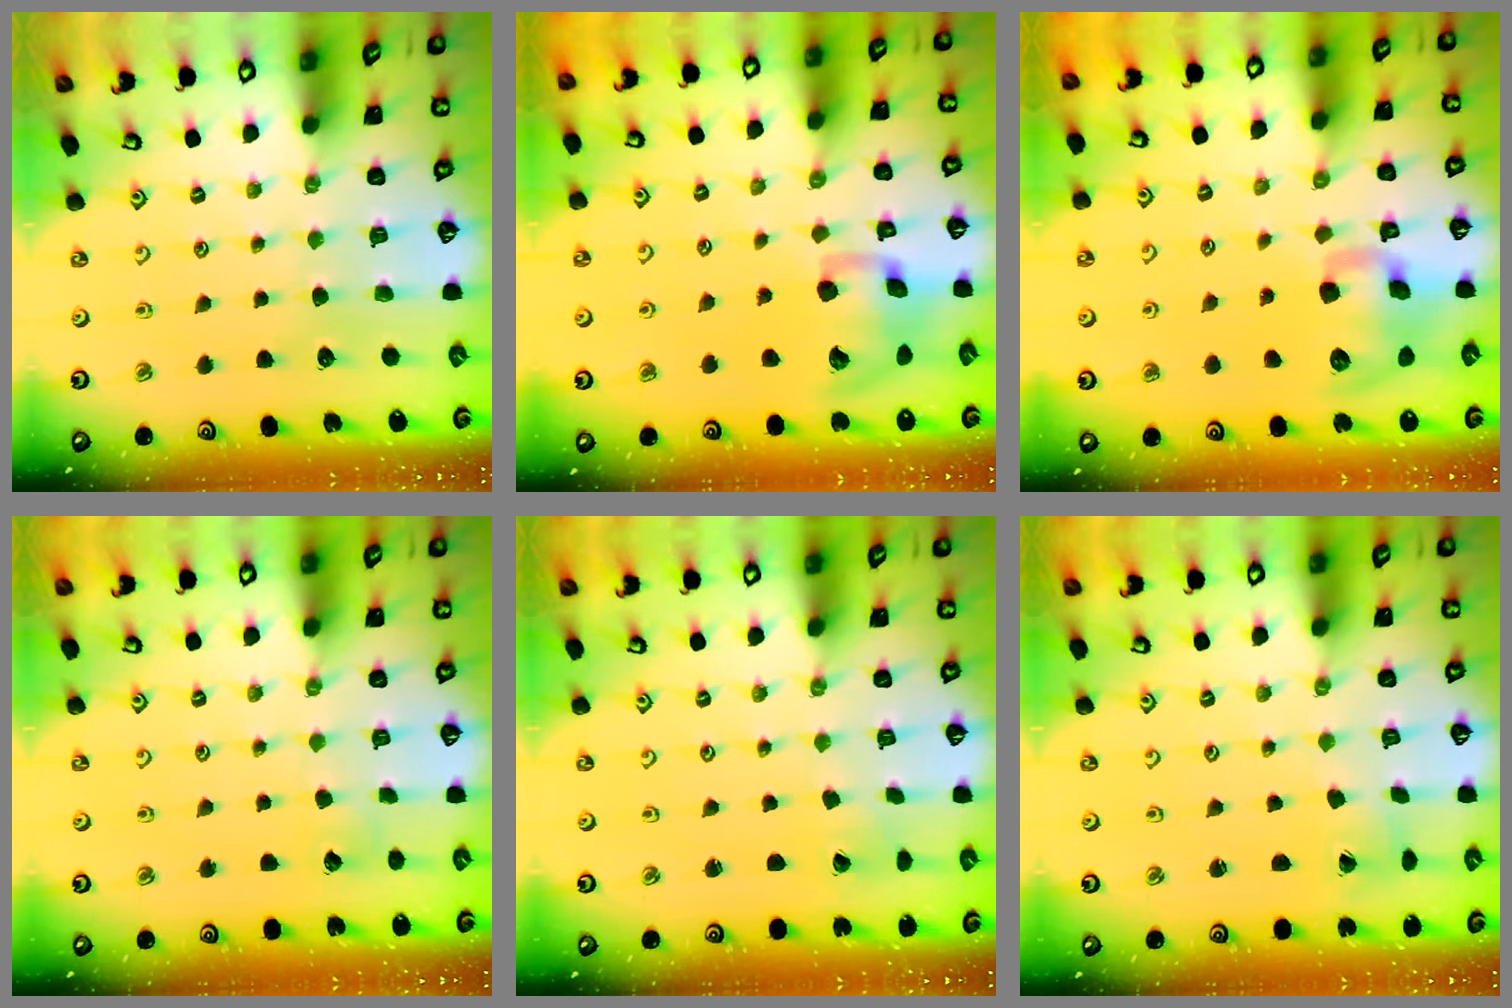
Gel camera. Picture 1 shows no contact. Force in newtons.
{"total": 14.3, "press": 14.2, "slide": 2.3}
{"total": 12.2, "press": 12.0, "slide": 2.1}
{"total": 2.2, "press": 2.2, "slide": 0.2}
{"total": 1.2, "press": 1.2, "slide": 0.0}
{"total": 1.5, "press": 1.5, "slide": 0.0}